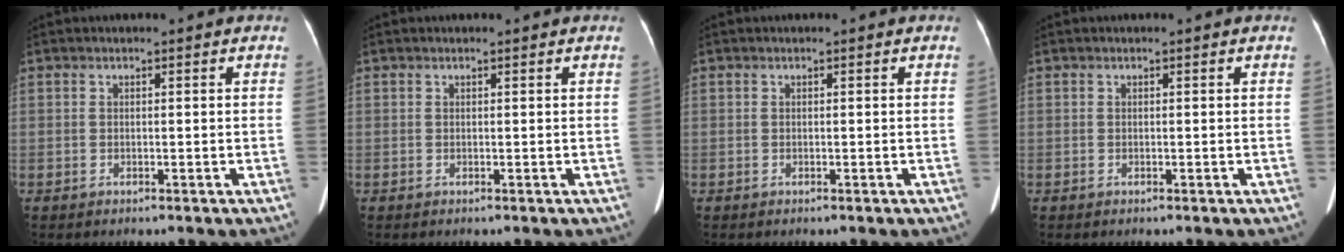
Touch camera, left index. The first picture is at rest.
{"total": 0.0}
{"total": 0.0}
{"total": 0.0}